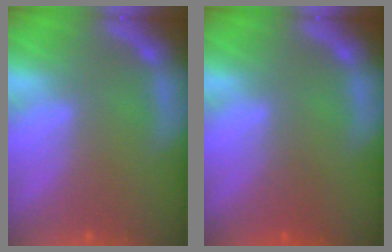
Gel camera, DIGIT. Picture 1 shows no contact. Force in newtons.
{"total": 1.5}